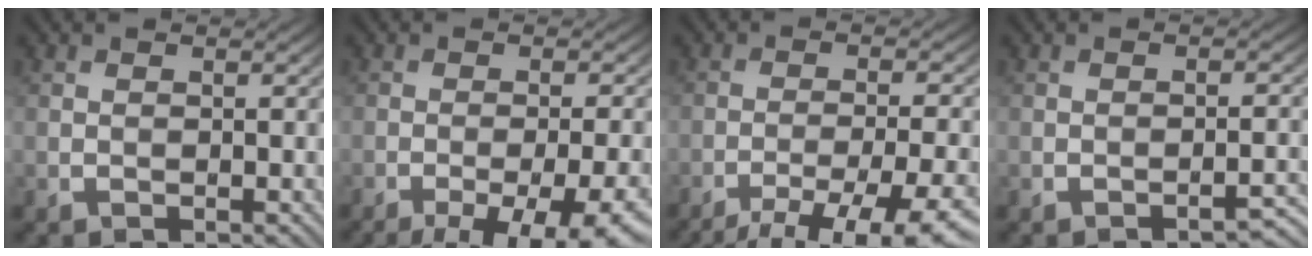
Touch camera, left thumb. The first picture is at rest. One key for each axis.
{"total": 13.8, "fx": -8.9, "fy": 4.1, "fz": 9.7, "tx": -0.127, "ty": -0.010, "tz": -0.104}
{"total": 11.0, "fx": -8.1, "fy": 2.4, "fz": 6.9, "tx": -0.122, "ty": -0.010, "tz": -0.109}
{"total": 2.3, "fx": -1.9, "fy": 0.3, "fz": 1.3, "tx": -0.014, "ty": 0.010, "tz": -0.028}